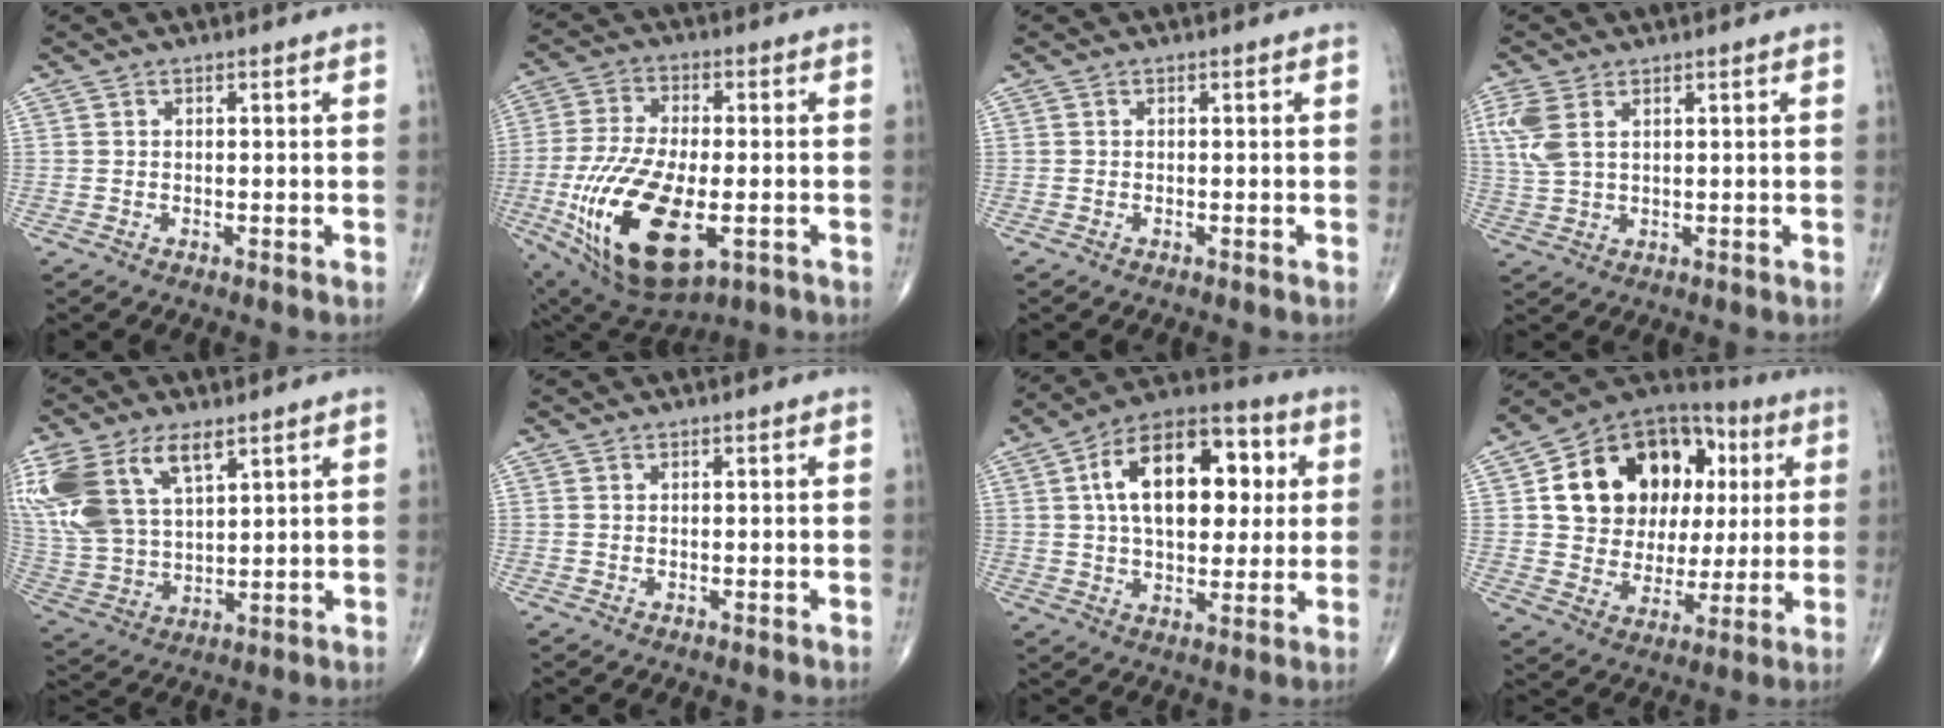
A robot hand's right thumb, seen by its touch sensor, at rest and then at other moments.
{"total": 21.6, "force": [-5.8, 10.1, 18.2], "torque": [-0.380, -0.013, -0.086]}
{"total": 0.0}
{"total": 6.1, "force": [2.3, 3.2, 4.7], "torque": [-0.127, 0.006, 0.057]}
{"total": 20.0, "force": [9.4, 10.9, 13.8], "torque": [-0.315, -0.005, 0.189]}
{"total": 0.0}
{"total": 20.1, "force": [4.4, 11.5, 16.0], "torque": [-0.219, 0.017, 0.064]}
{"total": 22.3, "force": [5.4, 16.6, 13.8], "torque": [-0.174, 0.023, 0.095]}